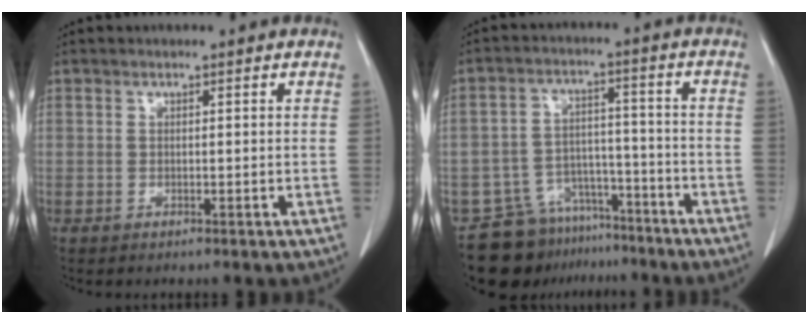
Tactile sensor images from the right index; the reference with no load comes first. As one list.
[{"total": 10.9, "force": [-8.6, 6.5, 1.9], "torque": [-0.024, 0.040, -0.134]}]